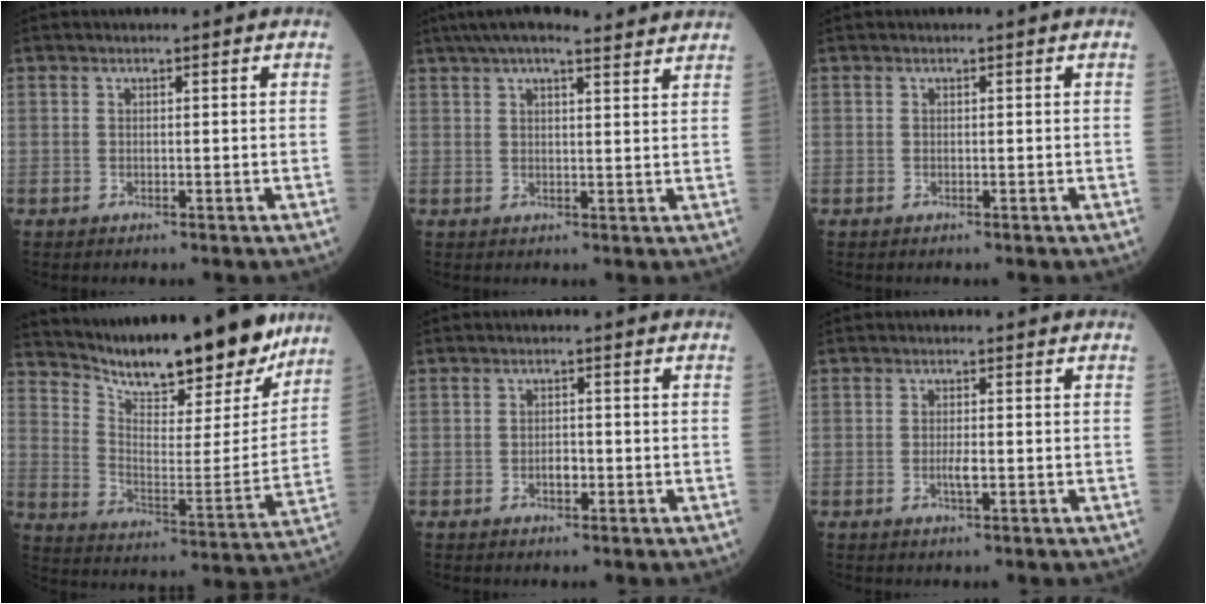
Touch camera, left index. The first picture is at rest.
{"total": 13.5, "force": [12.0, 1.4, 6.0], "torque": [-0.099, 0.038, 0.160]}
{"total": 0.0}
{"total": 21.2, "force": [18.7, 4.2, 9.0], "torque": [-0.147, -0.040, 0.270]}
{"total": 1.8, "force": [-1.0, 0.9, 1.2], "torque": [-0.022, -0.002, -0.016]}
{"total": 1.8, "force": [-0.8, 0.4, 1.6], "torque": [-0.034, -0.006, -0.013]}